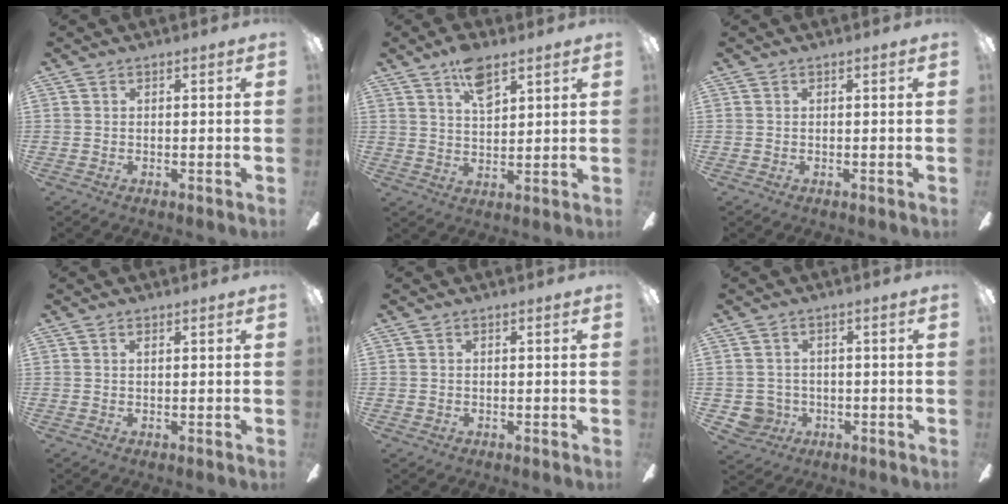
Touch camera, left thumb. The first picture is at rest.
{"total": 8.5, "force": [5.4, 3.7, 5.4], "torque": [-0.085, -0.019, 0.093]}
{"total": 0.0}
{"total": 0.9, "force": [0.5, 0.4, 0.7], "torque": [-0.016, 0.003, 0.009]}
{"total": 0.7, "force": [0.2, 0.6, 0.1], "torque": [-0.003, 0.006, 0.002]}
{"total": 4.6, "force": [-0.6, 4.5, 0.6], "torque": [-0.033, 0.009, -0.010]}